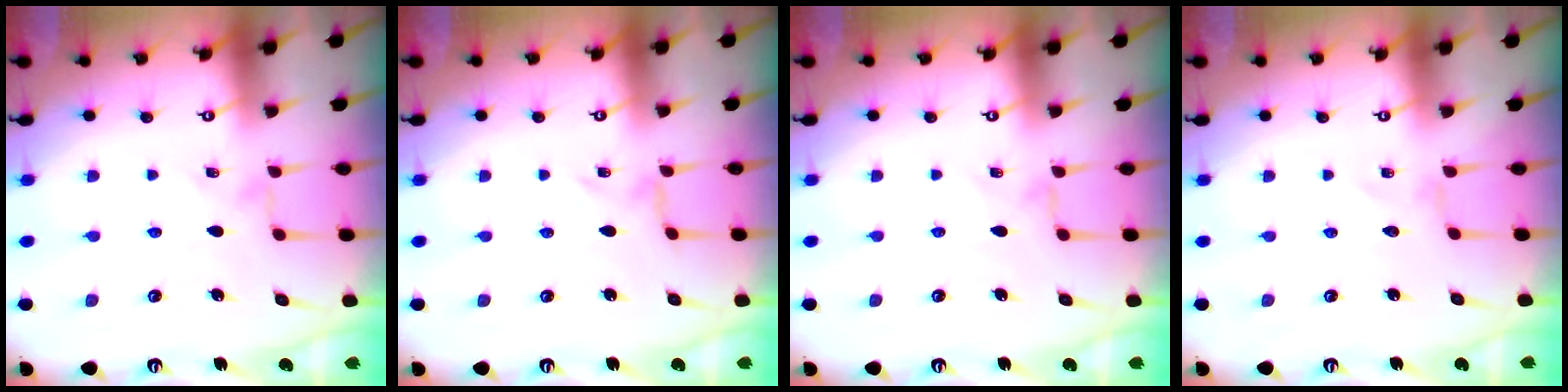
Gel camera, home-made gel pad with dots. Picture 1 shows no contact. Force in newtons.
{"total": 0.0}
{"total": 0.9, "press": 0.8, "slide": 0.3}
{"total": 0.0}